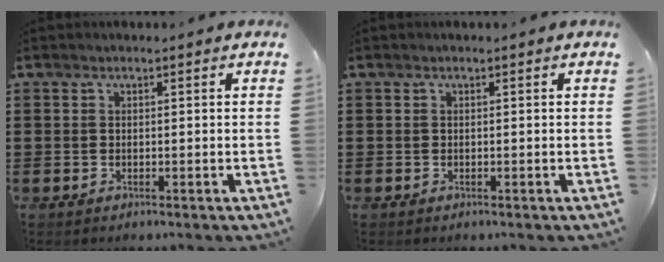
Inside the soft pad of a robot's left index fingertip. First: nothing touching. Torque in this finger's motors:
{"motor_torque": [-0.01, 0.01, 0.00, 0.00]}